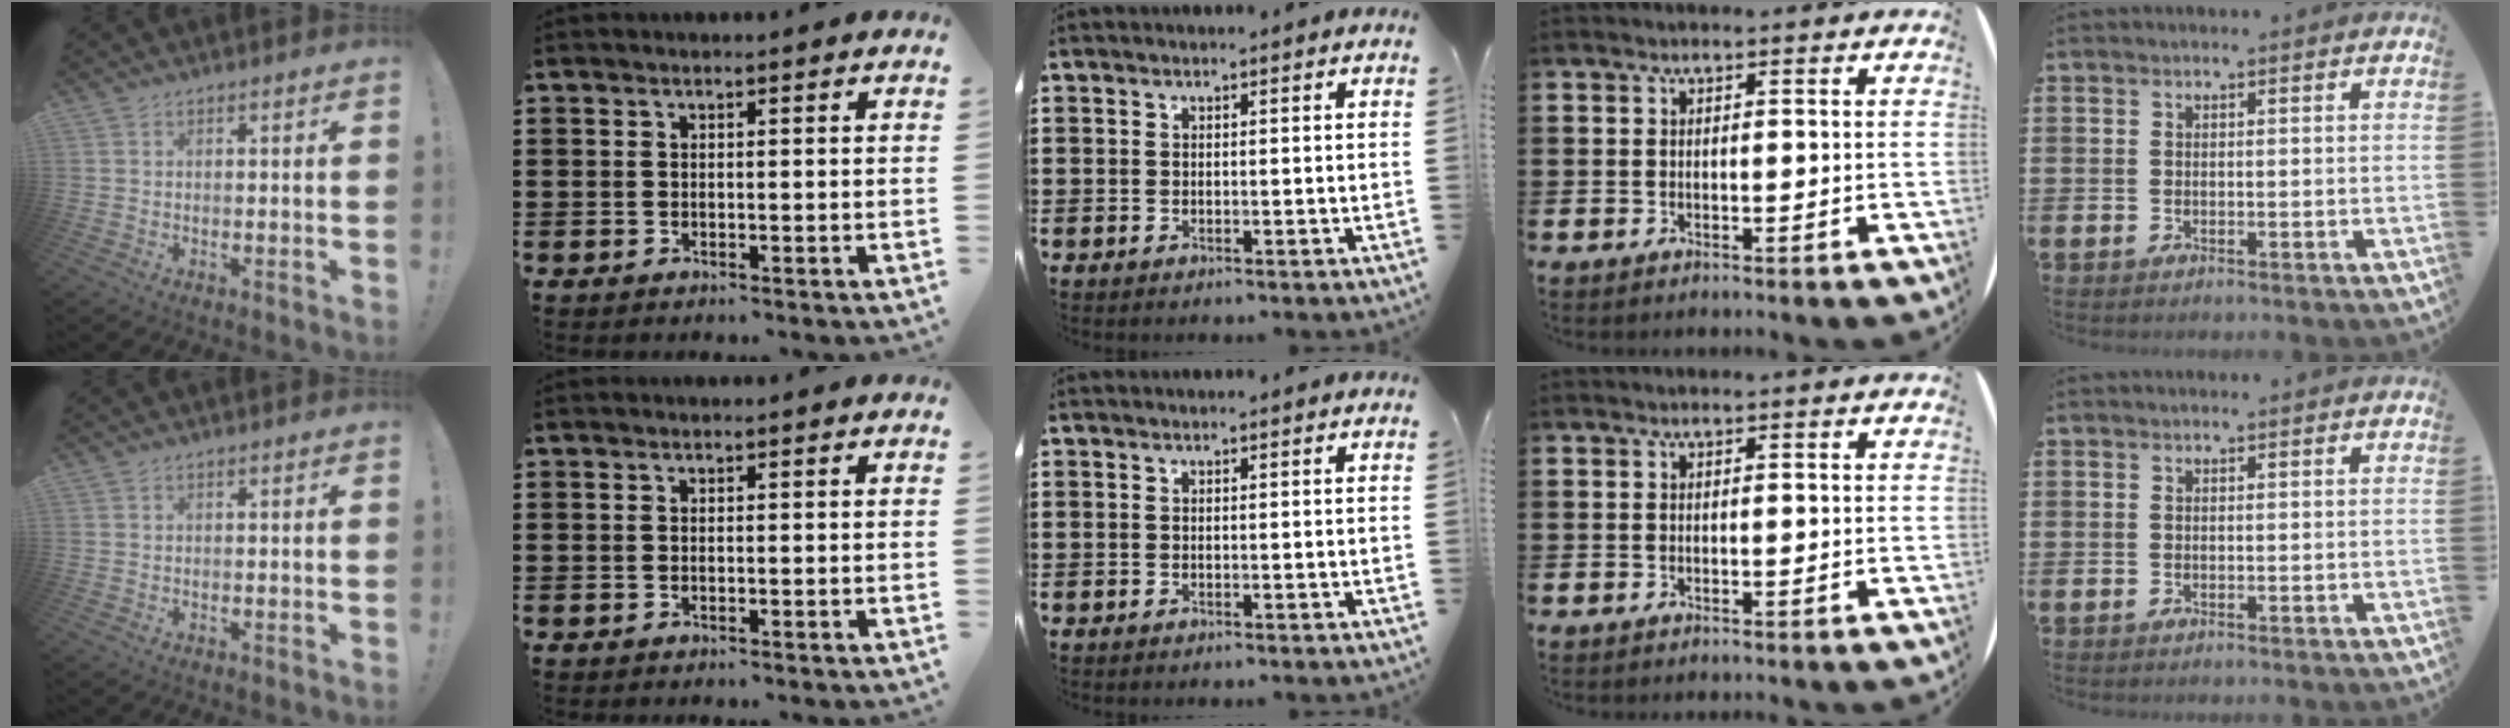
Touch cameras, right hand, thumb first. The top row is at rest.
{}